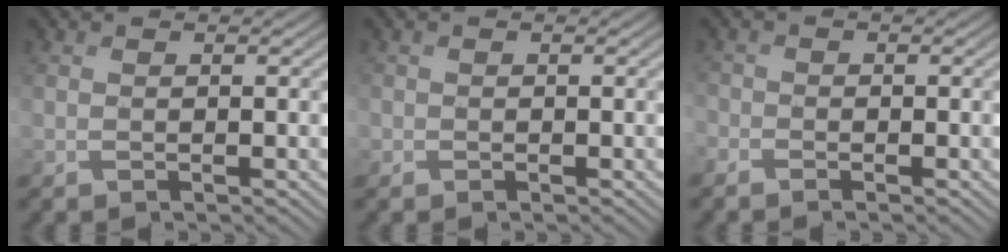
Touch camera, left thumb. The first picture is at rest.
{"total": 1.0, "force": [-0.1, 1.0, 0.0], "torque": [0.004, -0.004, -0.009]}
{"total": 1.7, "force": [-1.4, 1.0, 0.3], "torque": [-0.007, -0.005, -0.037]}